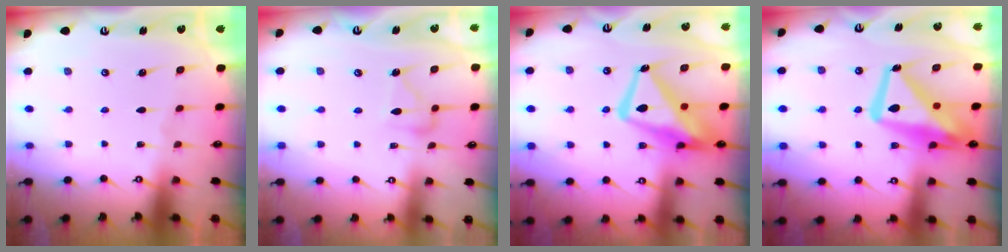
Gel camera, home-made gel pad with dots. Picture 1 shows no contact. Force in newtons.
{"total": 8.8, "press": 8.8, "slide": 0.7}
{"total": 14.2, "press": 14.1, "slide": 1.4}
{"total": 16.8, "press": 16.8, "slide": 1.5}